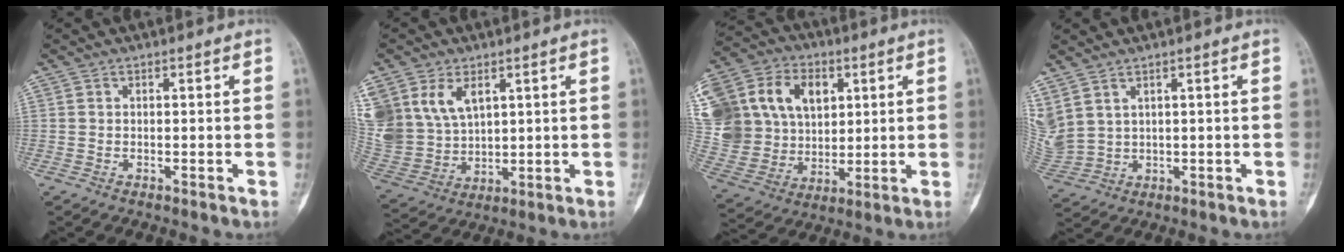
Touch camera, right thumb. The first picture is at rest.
{"total": 18.0, "force": [7.2, 12.8, 10.4], "torque": [-0.242, 0.002, 0.161]}
{"total": 29.0, "force": [8.0, 22.3, 16.7], "torque": [-0.372, 0.054, 0.166]}
{"total": 8.2, "force": [4.0, 5.4, 4.7], "torque": [-0.122, -0.008, 0.103]}